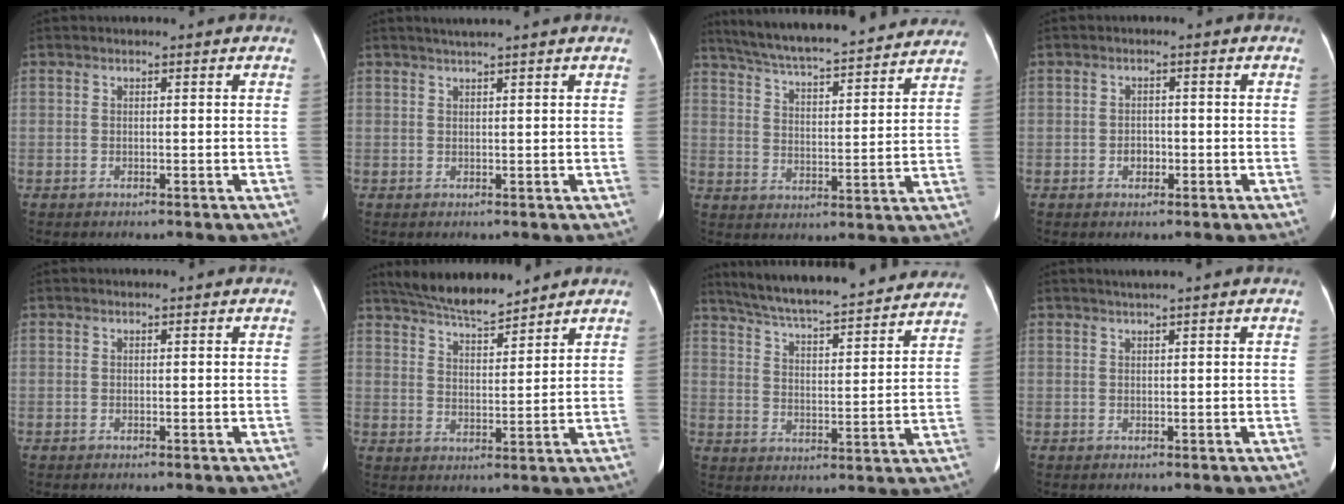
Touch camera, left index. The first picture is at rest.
{"total": 2.5, "force": [2.0, -0.7, 1.3], "torque": [-0.016, 0.013, 0.038]}
{"total": 25.2, "force": [22.9, 3.0, 10.3], "torque": [-0.167, -0.003, 0.310]}
{"total": 1.8, "force": [-0.8, 1.3, 1.0], "torque": [-0.014, 0.005, -0.009]}
{"total": 0.0}
{"total": 8.8, "force": [8.1, 1.0, 3.3], "torque": [-0.058, 0.011, 0.144]}
{"total": 26.6, "force": [24.2, 3.3, 10.6], "torque": [-0.172, -0.017, 0.323]}
{"total": 1.7, "force": [1.3, -0.5, 0.9], "torque": [-0.014, 0.007, 0.029]}